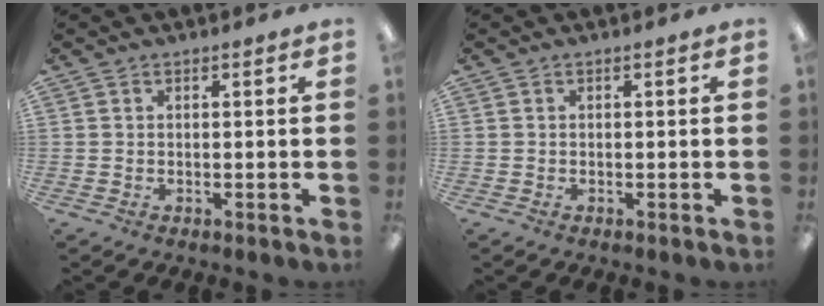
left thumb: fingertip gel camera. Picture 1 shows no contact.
{"total": 0.0}